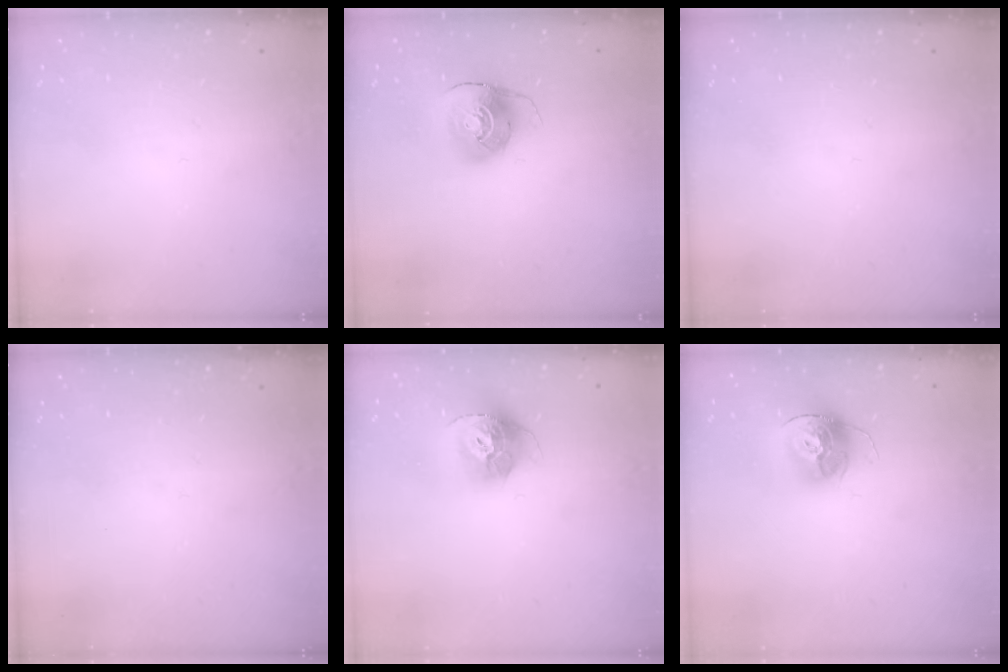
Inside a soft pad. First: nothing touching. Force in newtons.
{"total": 10.3, "press": 10.3, "slide": 0.4}
{"total": 0.0}
{"total": 0.0}
{"total": 13.6, "press": 13.5, "slide": 1.4}
{"total": 13.7, "press": 13.7, "slide": 1.2}